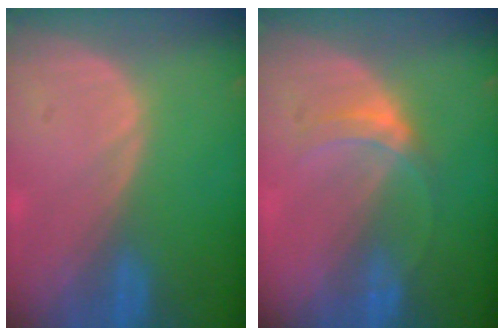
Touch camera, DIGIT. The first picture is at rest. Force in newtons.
{"total": 3.7, "press": 3.3, "slide": 1.7}